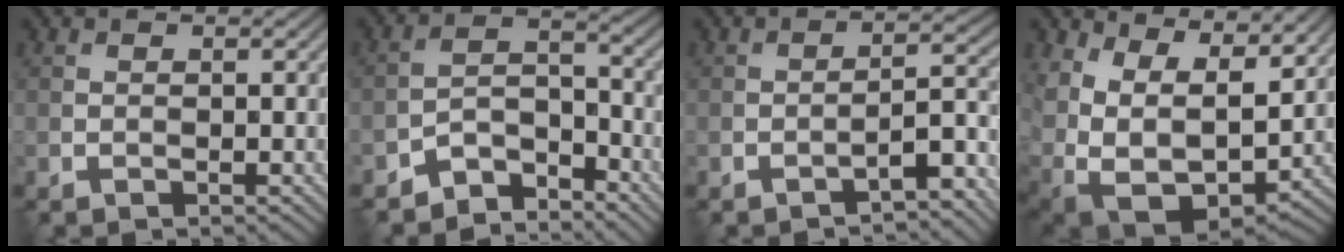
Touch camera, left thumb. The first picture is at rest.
{"total": 5.8, "force": [-5.1, 2.1, 1.9], "torque": [-0.028, 0.005, -0.108]}
{"total": 4.5, "force": [-3.4, 0.7, 2.8], "torque": [-0.037, 0.018, -0.055]}
{"total": 16.4, "force": [5.5, 11.1, 10.7], "torque": [-0.228, -0.008, 0.121]}